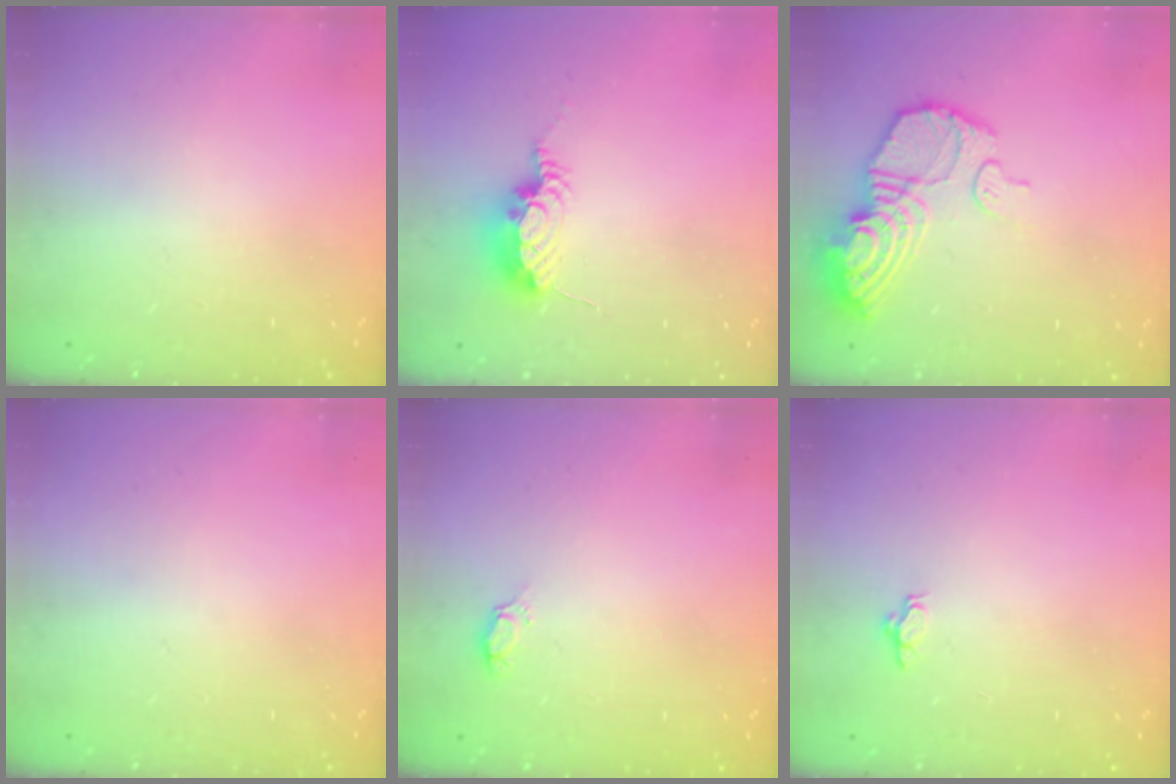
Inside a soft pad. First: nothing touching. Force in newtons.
{"total": 7.8, "press": 7.8, "slide": 0.2}
{"total": 15.7, "press": 15.6, "slide": 1.7}
{"total": 0.0}
{"total": 3.1, "press": 3.1, "slide": 0.4}
{"total": 2.7, "press": 2.6, "slide": 1.0}